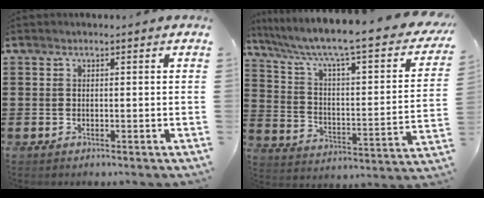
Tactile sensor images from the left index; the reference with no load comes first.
{"total": 6.8, "force": [4.7, 0.7, 4.8], "torque": [-0.113, -0.041, 0.068]}